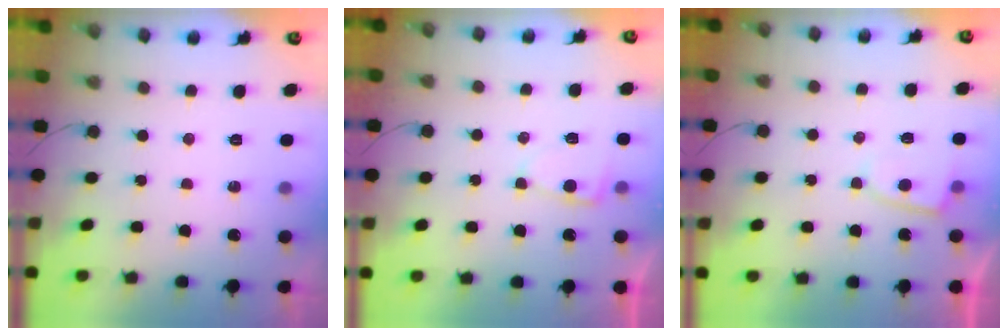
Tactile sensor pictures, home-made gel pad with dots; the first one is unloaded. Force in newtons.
{"total": 4.0, "press": 4.0, "slide": 0.3}
{"total": 3.0, "press": 2.9, "slide": 0.3}